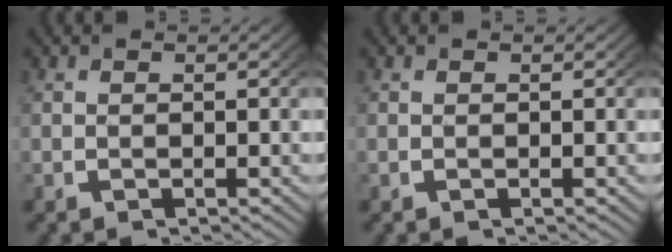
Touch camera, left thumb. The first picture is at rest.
{"total": 0.0}